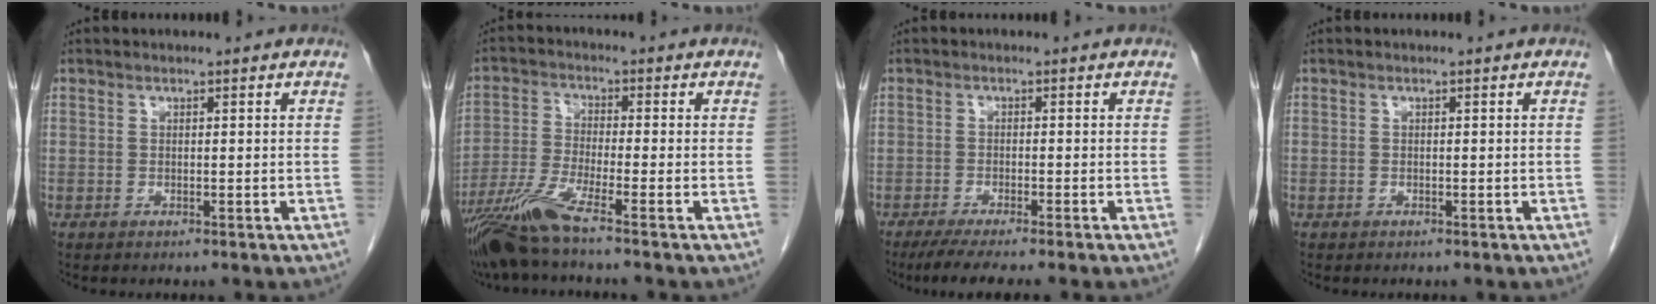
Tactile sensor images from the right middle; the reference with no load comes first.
{"total": 7.8, "force": [-5.9, -1.0, 5.0], "torque": [-0.108, -0.032, -0.117]}
{"total": 6.1, "force": [-4.9, -0.5, 3.6], "torque": [-0.049, -0.014, -0.077]}
{"total": 0.0}